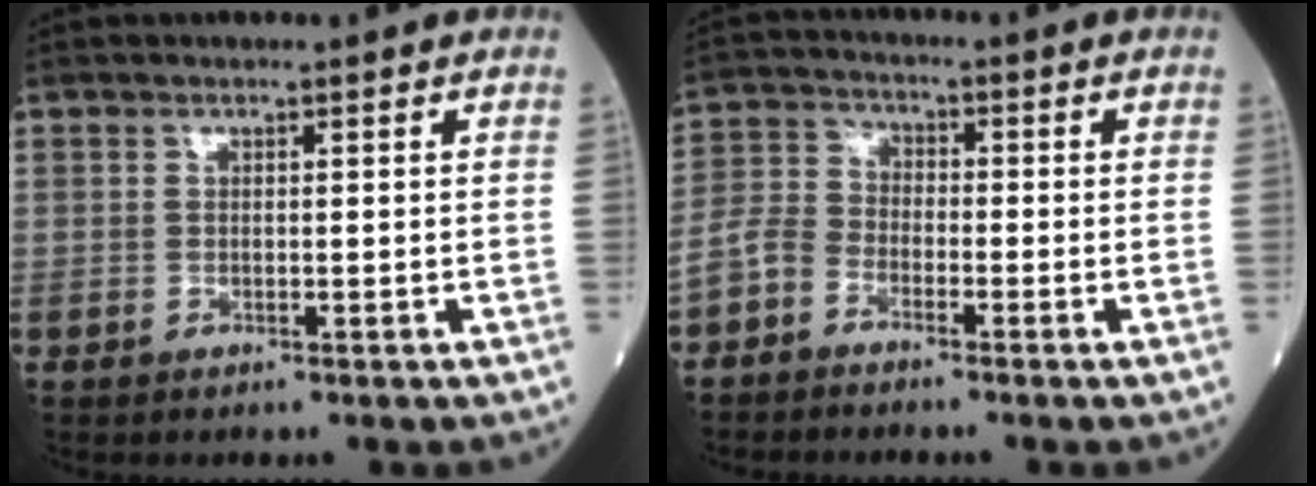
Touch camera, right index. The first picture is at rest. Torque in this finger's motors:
{"motor_torque": [1.79, -0.35, 1.05, 0.14]}